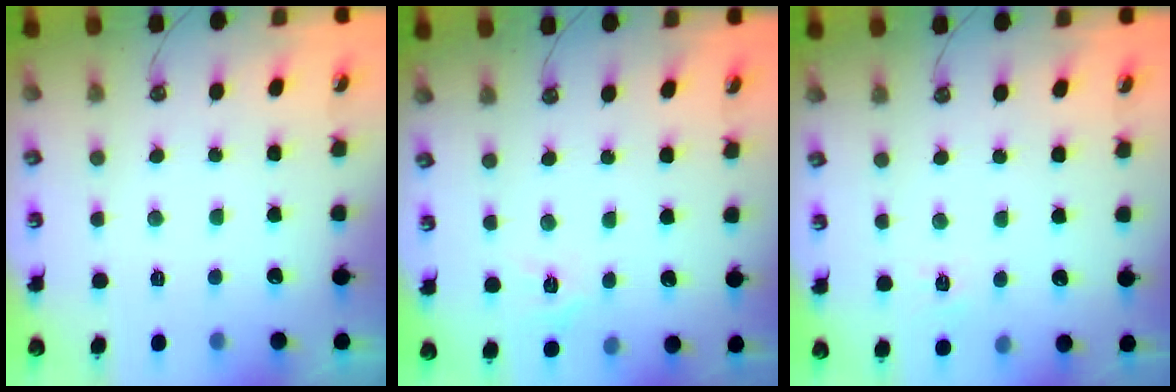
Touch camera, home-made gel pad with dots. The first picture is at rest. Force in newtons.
{"total": 3.5, "press": 3.4, "slide": 0.5}
{"total": 4.1, "press": 4.0, "slide": 0.6}